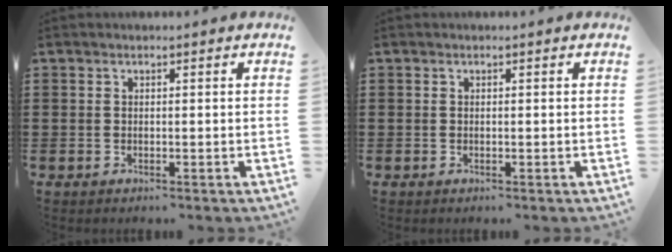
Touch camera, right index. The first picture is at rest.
{"total": 0.0}